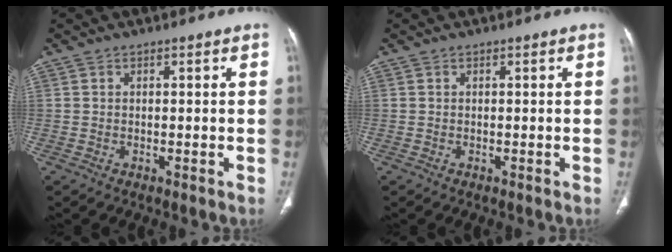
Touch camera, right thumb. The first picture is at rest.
{"total": 0.0}